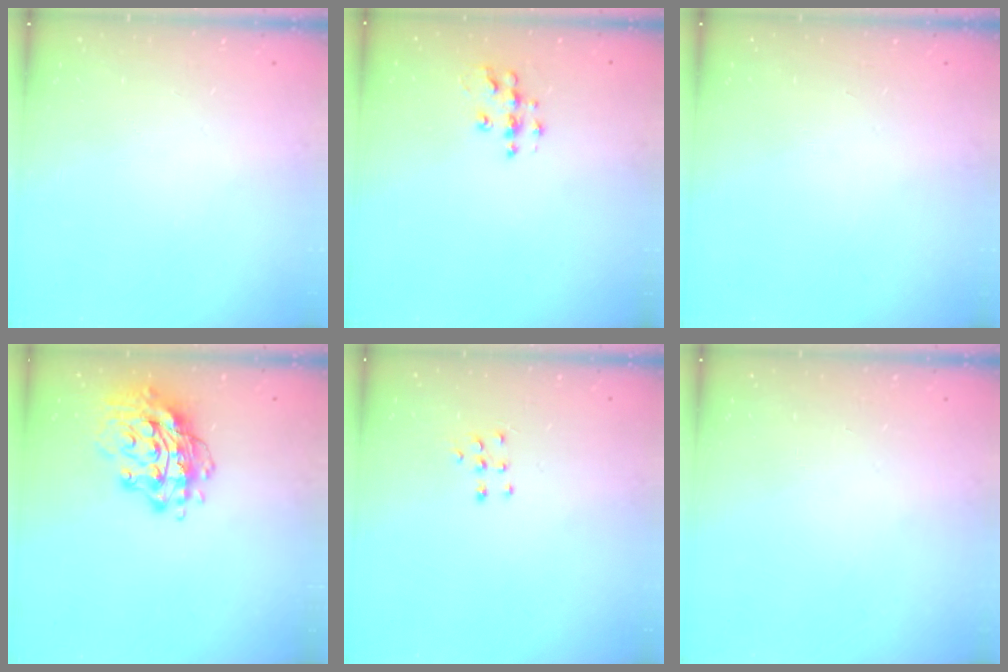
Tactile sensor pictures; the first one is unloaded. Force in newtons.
{"total": 7.0, "press": 7.0, "slide": 0.3}
{"total": 0.0}
{"total": 15.9, "press": 15.8, "slide": 1.3}
{"total": 6.0, "press": 6.0, "slide": 0.4}
{"total": 0.0}